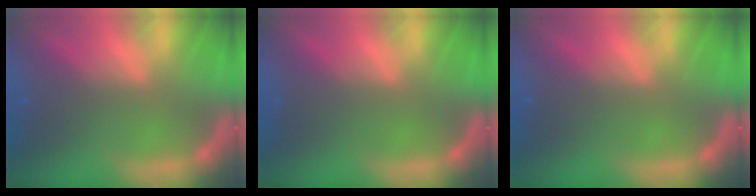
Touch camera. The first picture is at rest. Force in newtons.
{"total": 0.0}
{"total": 0.0}